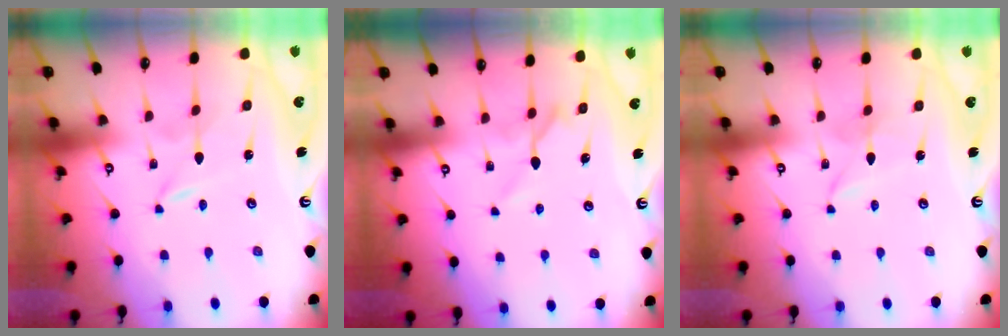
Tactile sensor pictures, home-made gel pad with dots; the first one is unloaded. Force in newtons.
{"total": 5.5, "press": 5.4, "slide": 0.9}
{"total": 2.6, "press": 2.6, "slide": 0.3}